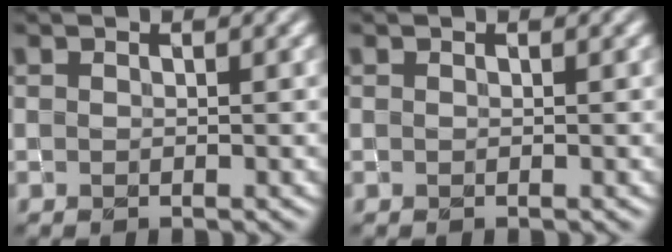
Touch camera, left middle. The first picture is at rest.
{"total": 0.0}